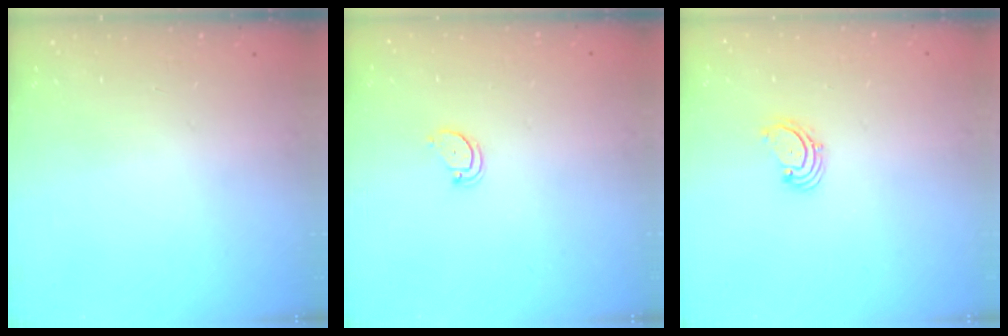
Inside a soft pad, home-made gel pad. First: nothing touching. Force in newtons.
{"total": 2.4, "press": 2.4, "slide": 0.2}
{"total": 1.6, "press": 1.6, "slide": 0.2}